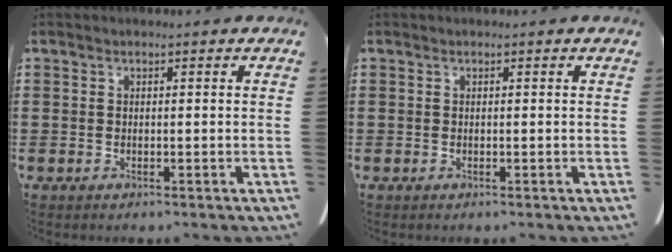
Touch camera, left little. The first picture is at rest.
{"total": 0.0}